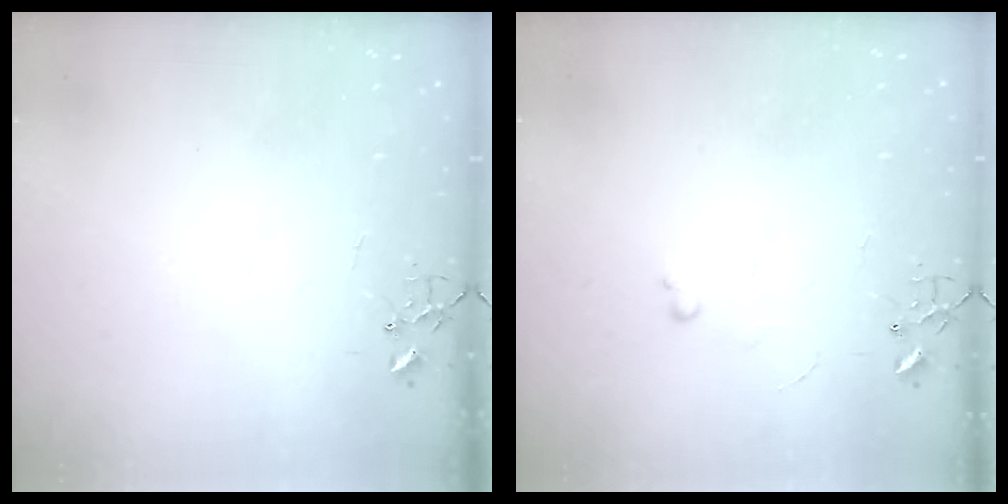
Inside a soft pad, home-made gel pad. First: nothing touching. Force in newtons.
{"total": 3.3, "press": 3.3, "slide": 0.5}